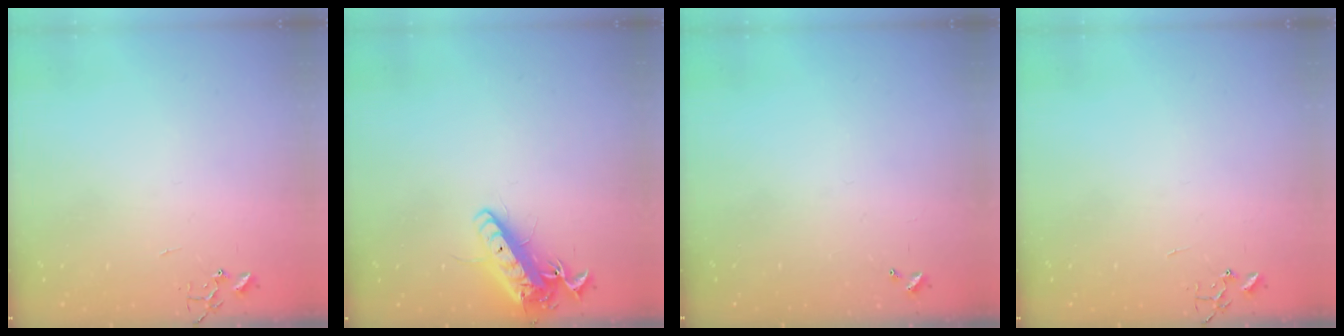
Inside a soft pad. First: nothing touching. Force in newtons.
{"total": 14.5, "press": 14.2, "slide": 2.8}
{"total": 0.0}
{"total": 0.0}